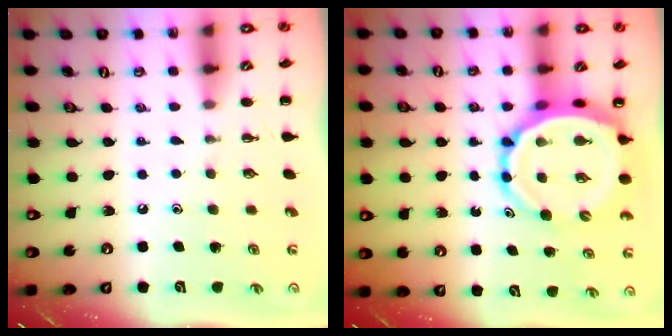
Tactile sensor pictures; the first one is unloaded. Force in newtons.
{"total": 11.0, "press": 10.4, "slide": 3.6}